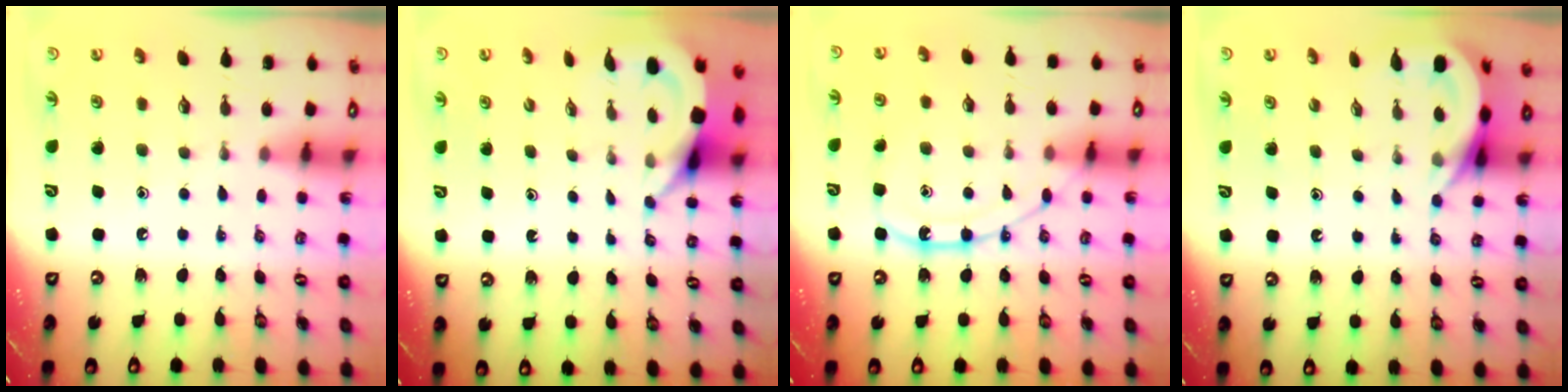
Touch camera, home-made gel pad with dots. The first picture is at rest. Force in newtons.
{"total": 4.1, "press": 4.1, "slide": 0.3}
{"total": 13.2, "press": 13.1, "slide": 1.2}
{"total": 7.0, "press": 7.0, "slide": 0.2}